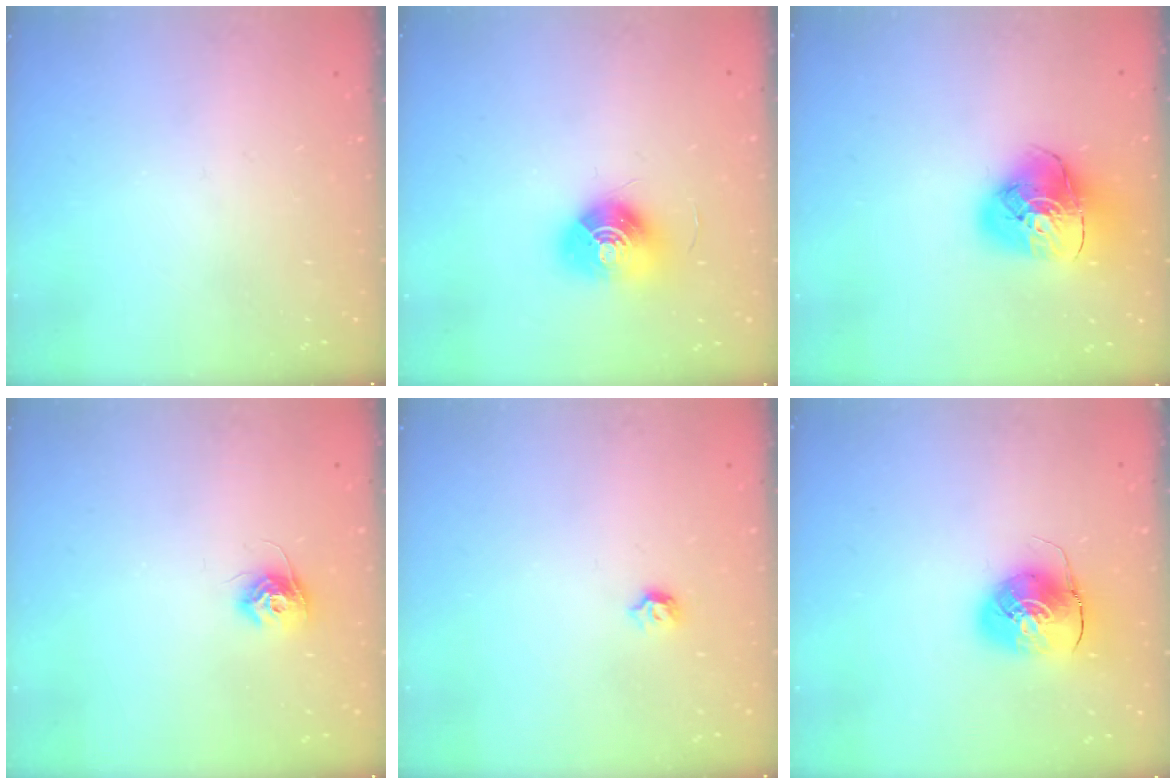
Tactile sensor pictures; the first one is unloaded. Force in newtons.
{"total": 11.1, "press": 11.1, "slide": 0.2}
{"total": 14.1, "press": 14.0, "slide": 1.7}
{"total": 8.7, "press": 8.6, "slide": 0.4}
{"total": 3.6, "press": 3.5, "slide": 0.8}
{"total": 9.2, "press": 9.1, "slide": 1.4}